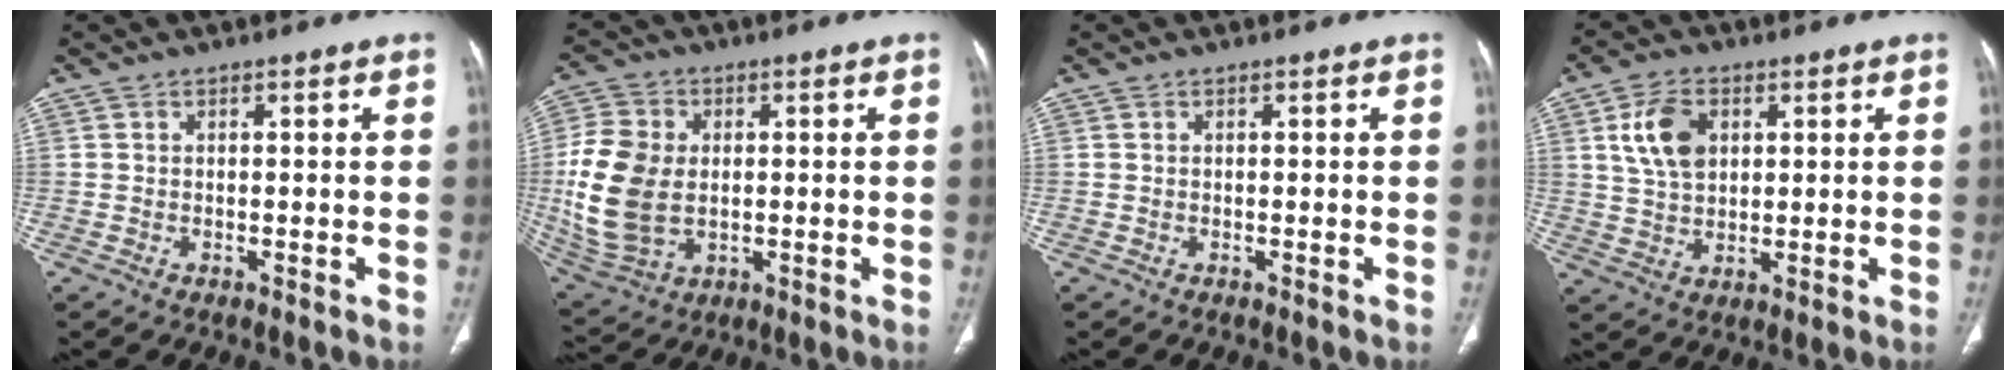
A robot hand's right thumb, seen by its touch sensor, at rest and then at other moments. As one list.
[{"total": 15.2, "force": [-0.2, 10.7, 10.8], "torque": [-0.228, -0.003, 0.009]}, {"total": 0.0}, {"total": 8.5, "force": [2.7, 5.6, 5.8], "torque": [-0.098, -0.007, 0.054]}]